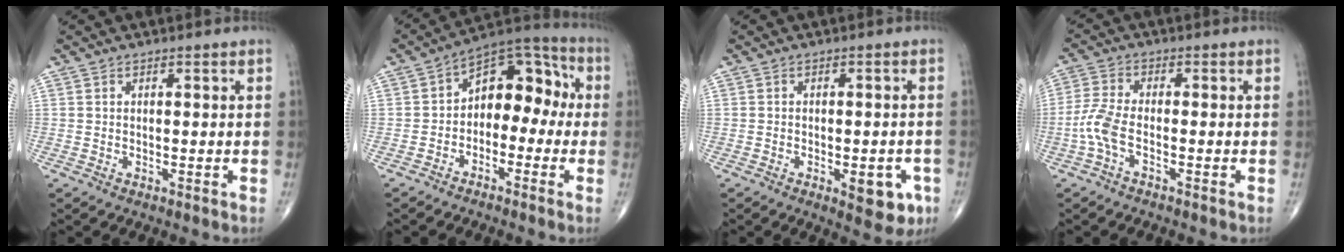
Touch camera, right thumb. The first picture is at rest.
{"total": 12.0, "force": [-0.8, 7.9, 9.1], "torque": [-0.084, 0.051, -0.032]}
{"total": 6.8, "force": [-2.6, 3.1, 5.4], "torque": [-0.045, 0.007, -0.025]}
{"total": 5.1, "force": [-2.0, 1.8, 4.3], "torque": [-0.113, 0.011, -0.047]}